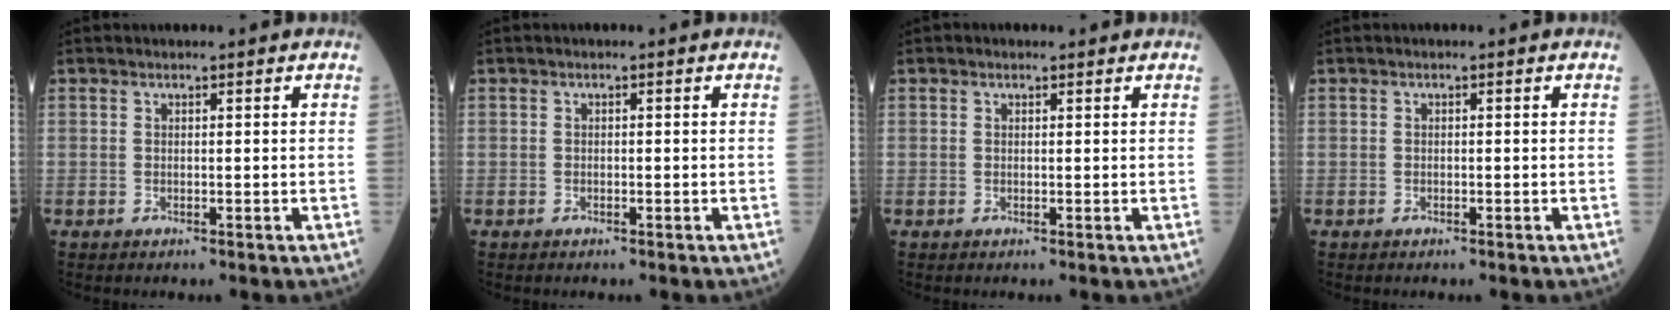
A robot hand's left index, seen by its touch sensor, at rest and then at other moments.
{"total": 0.0}
{"total": 0.6, "force": [0.4, 0.4, 0.1], "torque": [-0.006, -0.002, 0.002]}
{"total": 0.0}